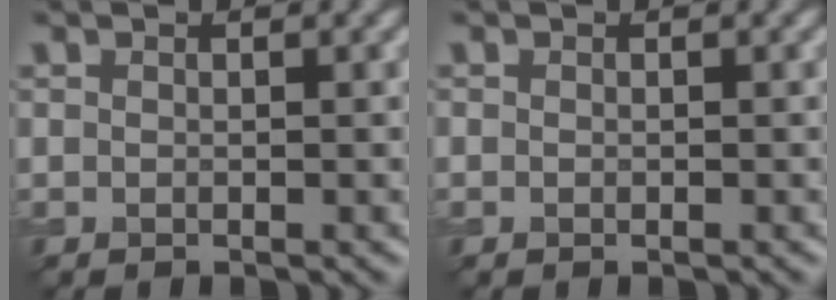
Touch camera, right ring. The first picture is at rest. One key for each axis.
{"total": 0.0}